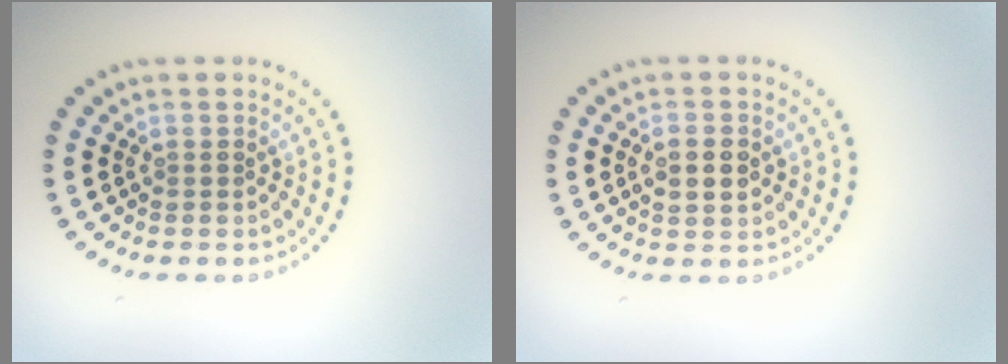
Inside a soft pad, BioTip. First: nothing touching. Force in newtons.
{"total": 2.3, "press": 2.3, "slide": 0.2}